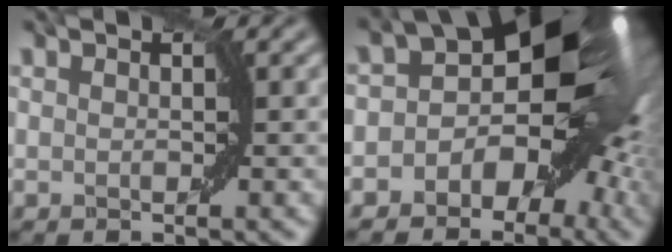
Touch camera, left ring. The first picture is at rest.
{"total": 12.9, "force": [-1.5, 9.0, 9.1], "torque": [-0.015, 0.023, -0.050]}